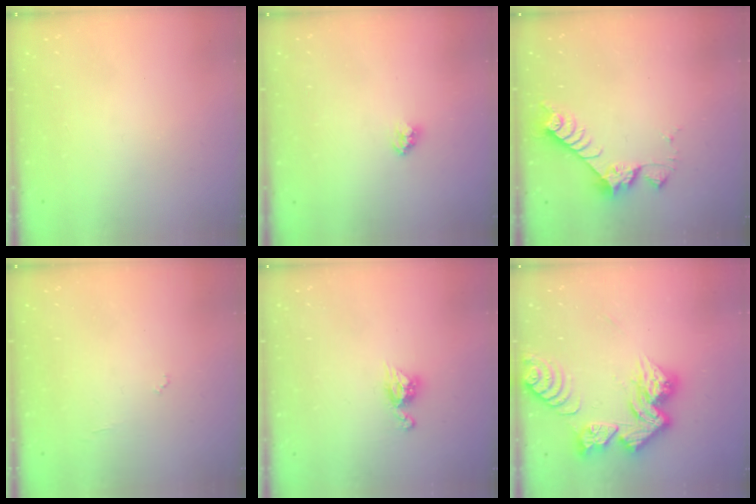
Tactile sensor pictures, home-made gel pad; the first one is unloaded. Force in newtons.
{"total": 2.3, "press": 2.3, "slide": 0.1}
{"total": 7.0, "press": 7.0, "slide": 0.5}
{"total": 3.9, "press": 3.9, "slide": 0.3}
{"total": 7.9, "press": 7.9, "slide": 0.6}
{"total": 16.4, "press": 16.4, "slide": 1.5}